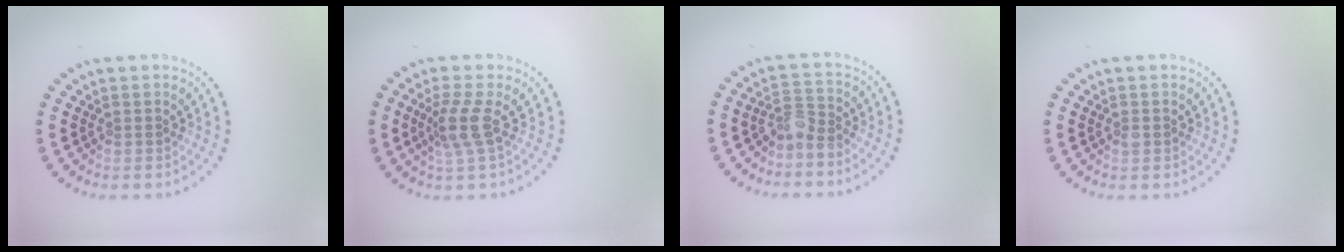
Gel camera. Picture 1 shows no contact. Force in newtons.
{"total": 2.7, "press": 2.0, "slide": 1.8}
{"total": 2.0, "press": 1.5, "slide": 1.3}
{"total": 0.9, "press": 0.9, "slide": 0.1}